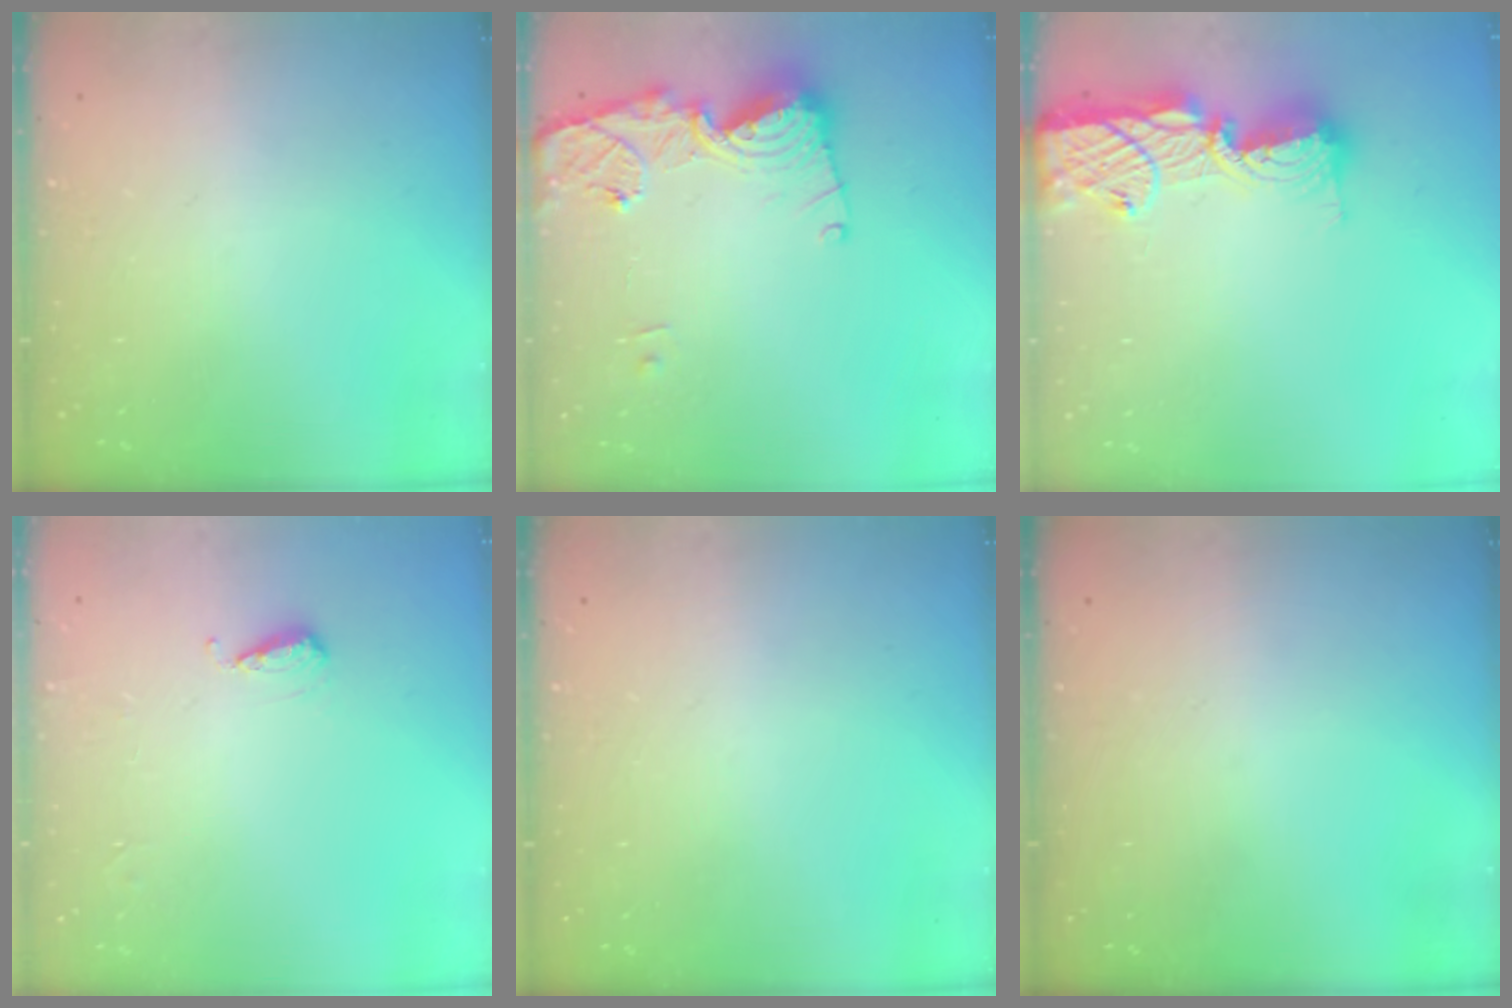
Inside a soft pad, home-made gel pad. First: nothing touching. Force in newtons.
{"total": 14.4, "press": 14.4, "slide": 1.4}
{"total": 16.6, "press": 16.1, "slide": 4.0}
{"total": 5.2, "press": 5.1, "slide": 0.9}
{"total": 0.0}
{"total": 0.0}